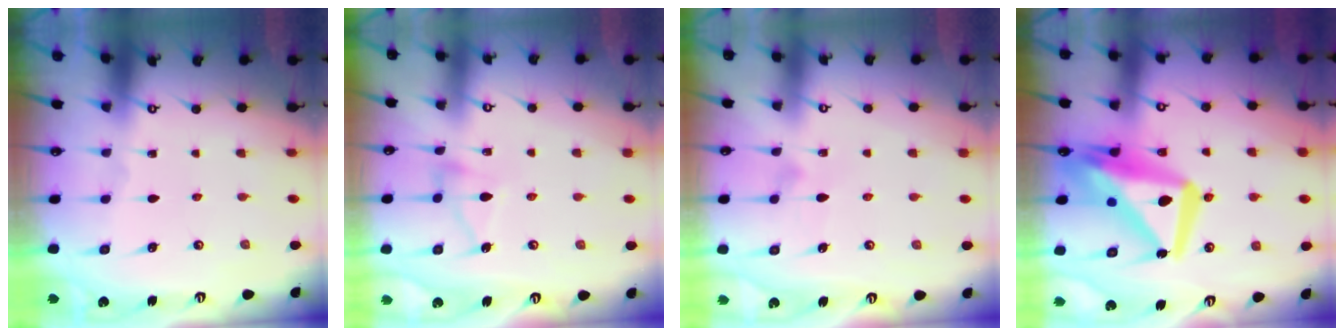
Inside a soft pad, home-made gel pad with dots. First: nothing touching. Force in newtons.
{"total": 5.9, "press": 5.9, "slide": 0.5}
{"total": 7.2, "press": 7.2, "slide": 0.3}
{"total": 17.4, "press": 17.3, "slide": 1.9}